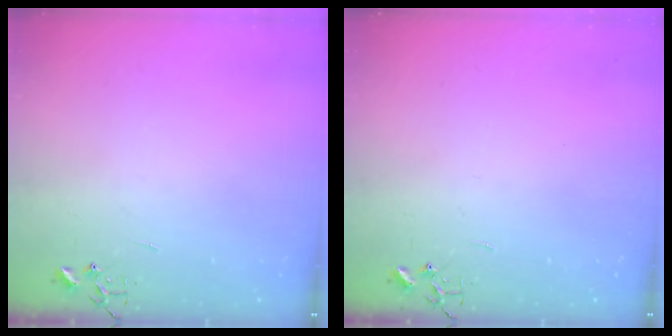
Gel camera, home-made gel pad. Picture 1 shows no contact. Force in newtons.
{"total": 0.0}